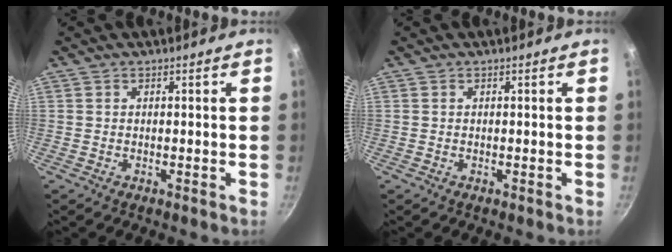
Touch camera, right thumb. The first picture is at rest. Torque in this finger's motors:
{"motor_torque": [-0.01, -0.01, 0.04, -0.03, 0.00]}